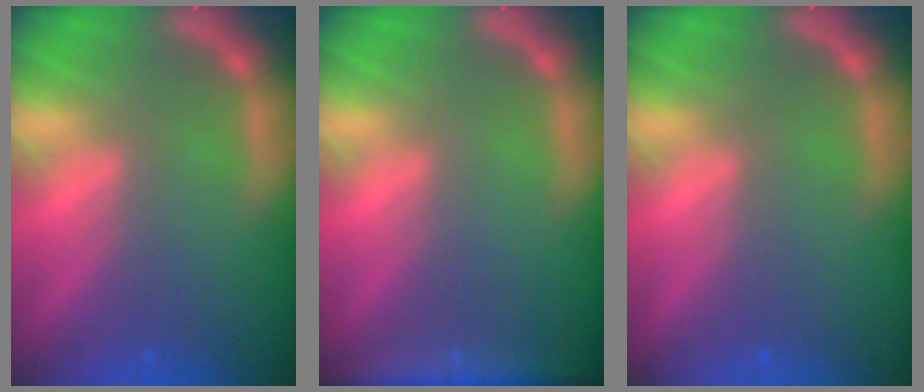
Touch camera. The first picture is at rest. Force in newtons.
{"total": 5.0}
{"total": 0.0}